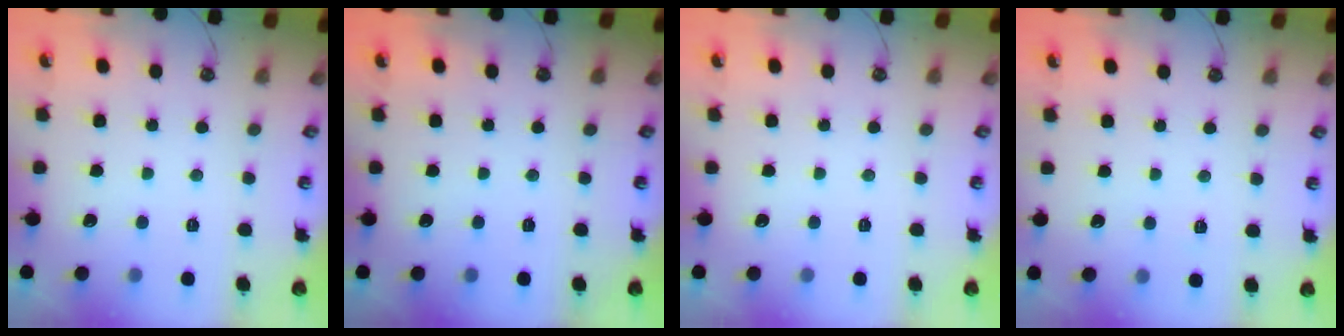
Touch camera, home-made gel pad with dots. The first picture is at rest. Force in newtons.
{"total": 0.0}
{"total": 0.0}
{"total": 2.5, "press": 2.5, "slide": 0.4}